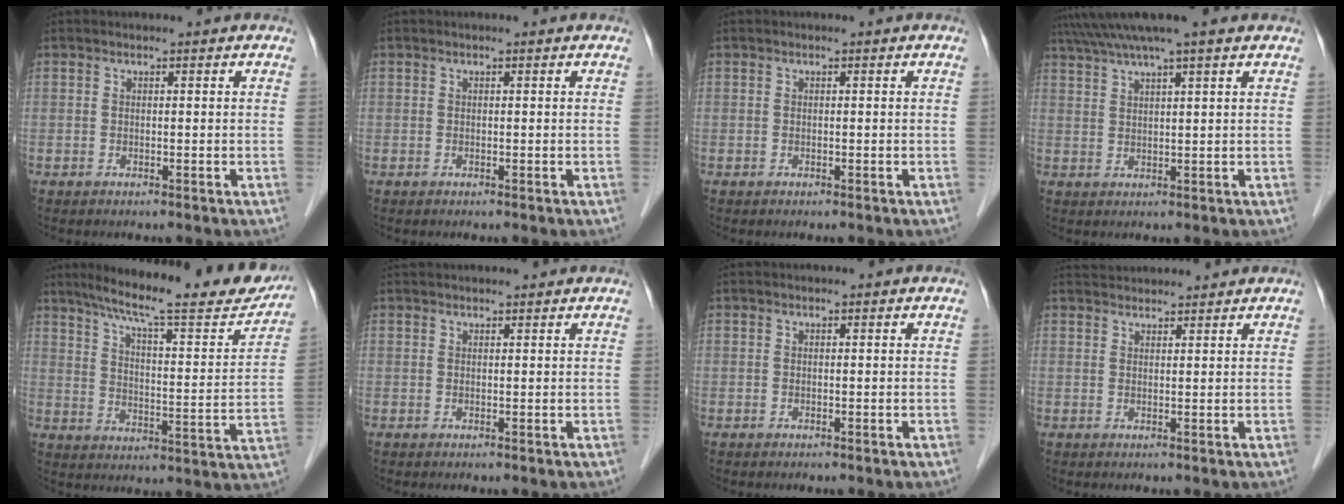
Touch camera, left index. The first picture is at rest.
{"total": 0.0}
{"total": 0.0}
{"total": 8.8, "force": [7.2, -0.5, 5.1], "torque": [-0.092, 0.037, 0.106]}
{"total": 22.5, "force": [19.2, 2.7, 11.4], "torque": [-0.171, -0.024, 0.255]}
{"total": 5.2, "force": [5.0, 0.7, 1.5], "torque": [-0.016, 0.037, 0.065]}
{"total": 0.0}
{"total": 5.4, "force": [5.3, 0.4, 0.7], "torque": [-0.015, 0.036, 0.079]}